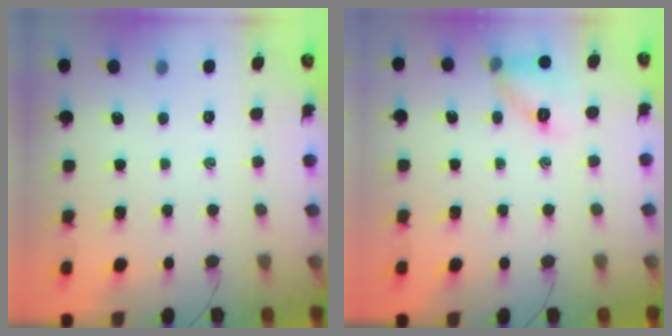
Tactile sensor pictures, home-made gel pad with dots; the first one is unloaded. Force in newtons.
{"total": 9.9, "press": 9.8, "slide": 1.6}